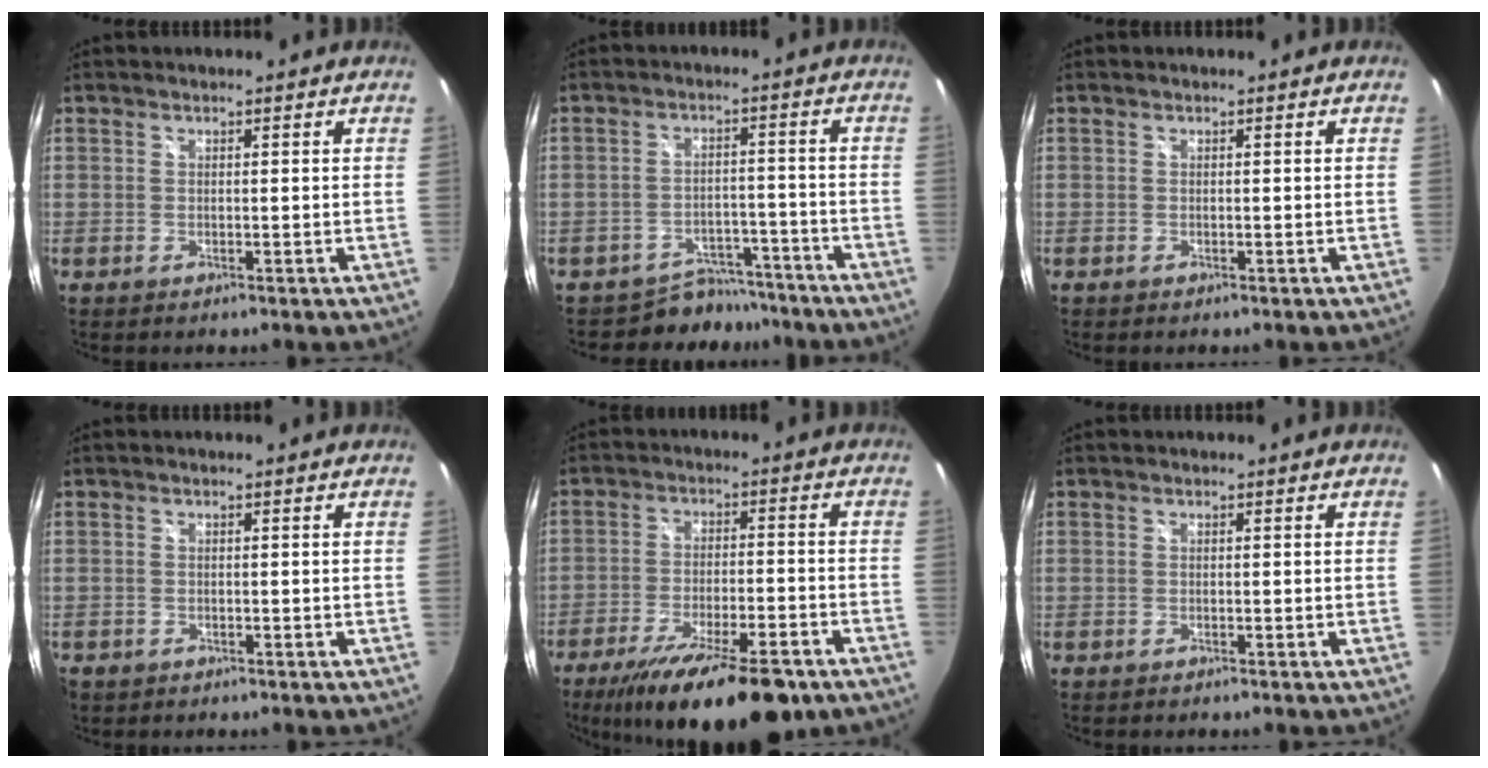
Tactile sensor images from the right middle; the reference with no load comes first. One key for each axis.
{"total": 7.3, "fx": -6.5, "fy": 3.3, "fz": -0.2, "tx": -0.005, "ty": 0.015, "tz": -0.093}
{"total": 0.0}
{"total": 1.6, "fx": -0.9, "fy": 1.2, "fz": 0.3, "tx": -0.012, "ty": -0.003, "tz": -0.015}
{"total": 19.5, "fx": -14.0, "fy": 5.5, "fz": 12.4, "tx": -0.221, "ty": -0.045, "tz": -0.212}
{"total": 0.5, "fx": -0.5, "fy": 0.2, "fz": 0.1, "tx": -0.003, "ty": -0.004, "tz": -0.009}